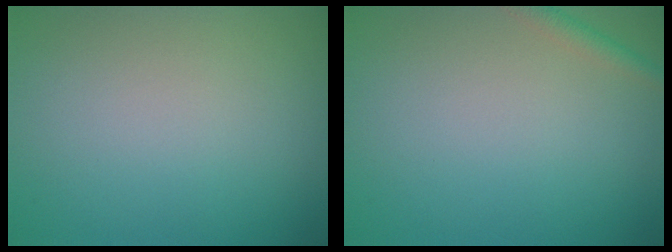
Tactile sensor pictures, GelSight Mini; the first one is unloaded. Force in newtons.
{"total": 1.4, "press": 1.4, "slide": 0.1}